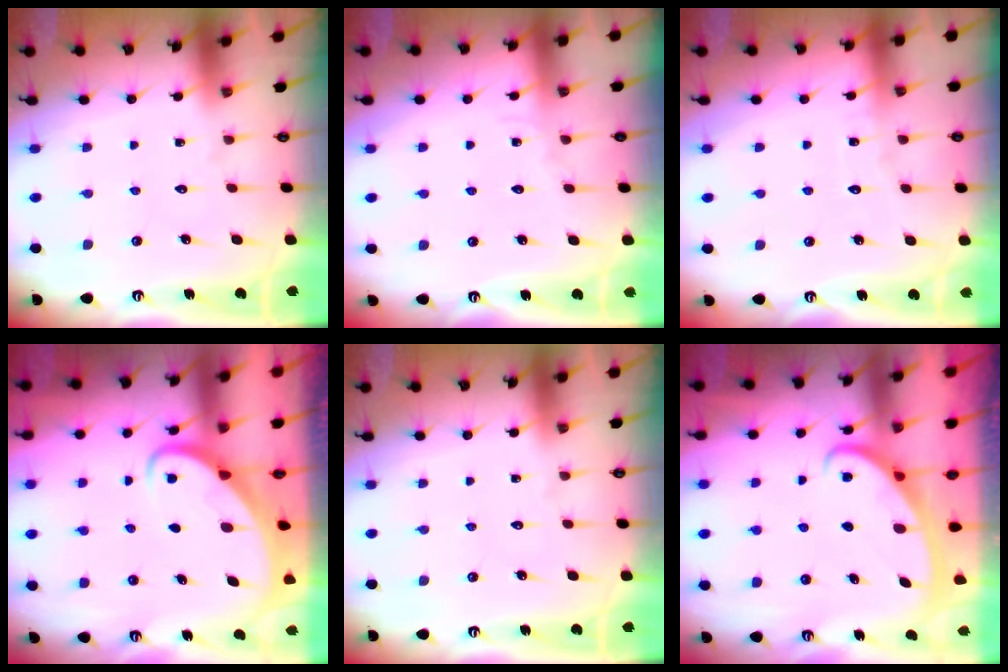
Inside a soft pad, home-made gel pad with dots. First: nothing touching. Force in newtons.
{"total": 2.5, "press": 2.5, "slide": 0.3}
{"total": 2.1, "press": 2.1, "slide": 0.1}
{"total": 2.7, "press": 2.7, "slide": 0.2}
{"total": 0.0}
{"total": 2.7, "press": 2.6, "slide": 0.4}